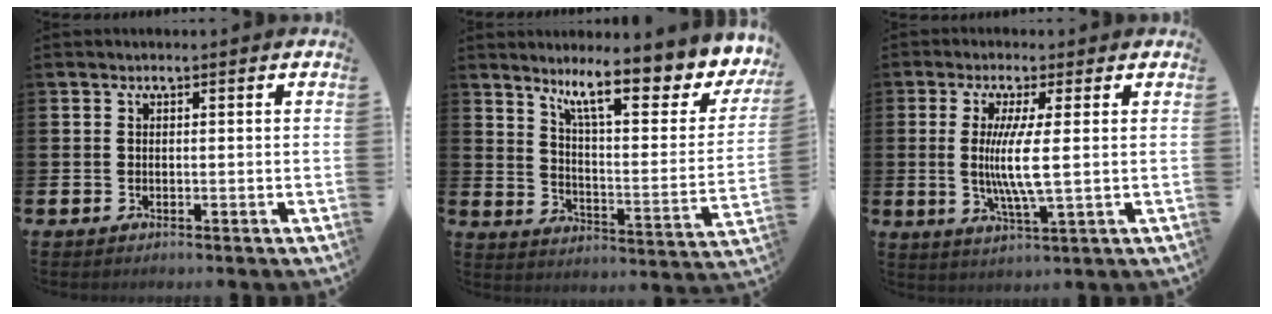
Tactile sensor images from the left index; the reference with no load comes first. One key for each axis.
{"total": 11.9, "fx": 8.9, "fy": 3.0, "fz": 7.2, "tx": -0.128, "ty": -0.066, "tz": 0.143}
{"total": 6.5, "fx": 0.5, "fy": 0.5, "fz": 6.4, "tx": -0.126, "ty": -0.009, "tz": 0.003}